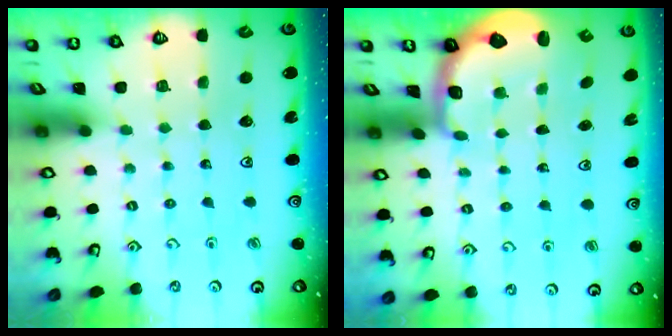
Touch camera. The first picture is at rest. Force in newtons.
{"total": 2.9, "press": 1.8, "slide": 2.2}